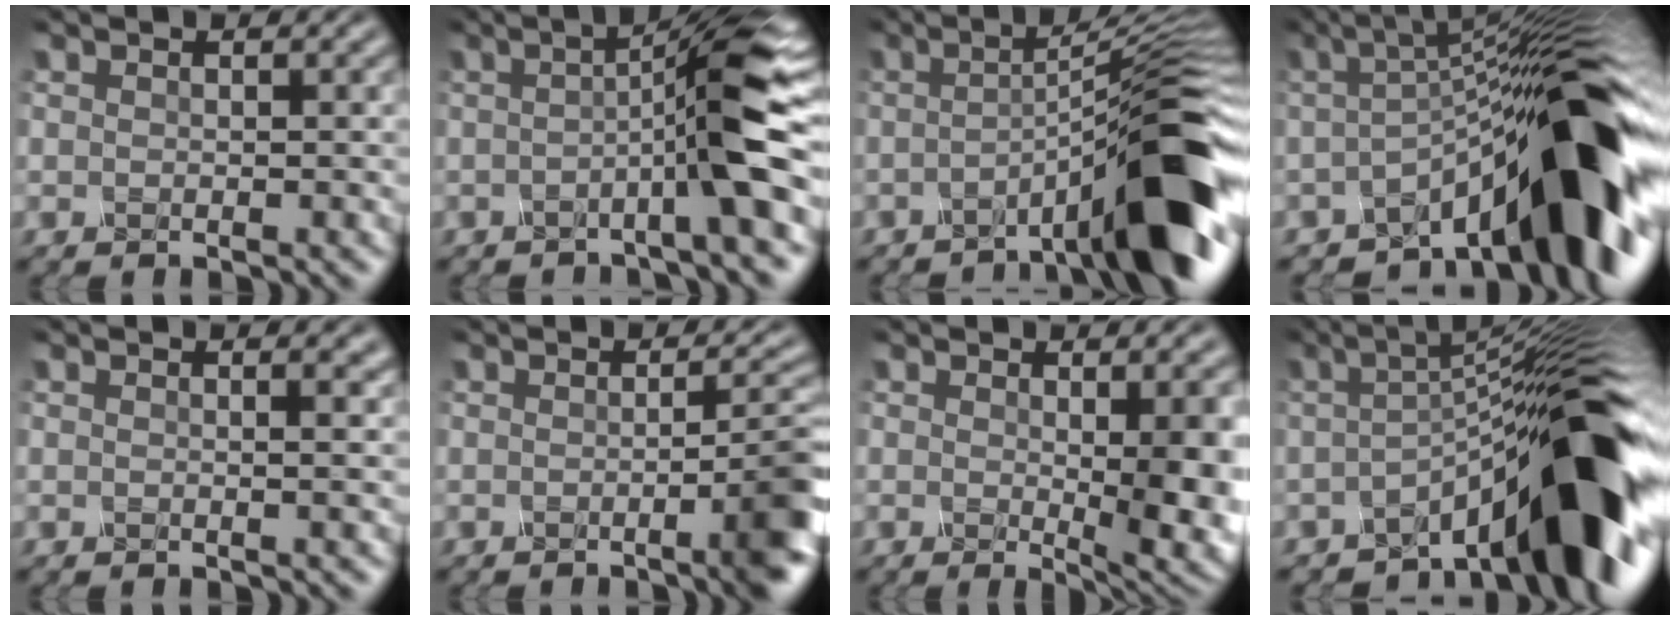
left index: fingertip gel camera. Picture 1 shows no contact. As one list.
[{"total": 7.5, "force": [-0.8, 0.7, 7.4], "torque": [-0.104, 0.009, -0.026]}, {"total": 10.0, "force": [-3.7, 1.3, 9.2], "torque": [-0.110, 0.022, -0.068]}, {"total": 12.0, "force": [-4.1, 3.2, 10.9], "torque": [-0.134, 0.016, -0.072]}, {"total": 1.6, "force": [0.5, 0.7, 1.4], "torque": [-0.004, 0.005, -0.005]}, {"total": 5.3, "force": [-1.2, 1.2, 5.0], "torque": [-0.054, 0.002, -0.020]}, {"total": 4.7, "force": [-0.1, 0.9, 4.6], "torque": [-0.059, -0.010, 0.001]}, {"total": 10.8, "force": [-4.4, 2.3, 9.6], "torque": [-0.112, 0.017, -0.077]}]